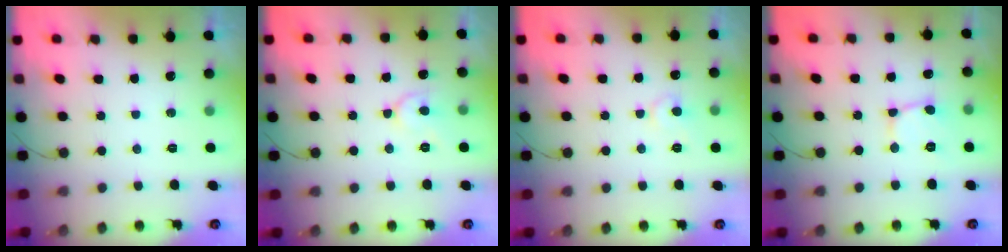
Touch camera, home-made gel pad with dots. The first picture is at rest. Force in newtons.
{"total": 6.3, "press": 6.3, "slide": 0.7}
{"total": 6.1, "press": 6.1, "slide": 0.3}
{"total": 2.6, "press": 2.6, "slide": 0.2}